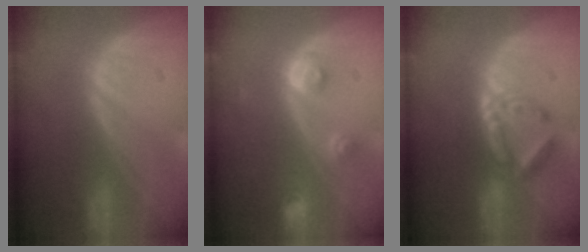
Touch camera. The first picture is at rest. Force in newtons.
{"total": 3.0, "press": 2.8, "slide": 1.2}
{"total": 5.8, "press": 5.0, "slide": 2.8}